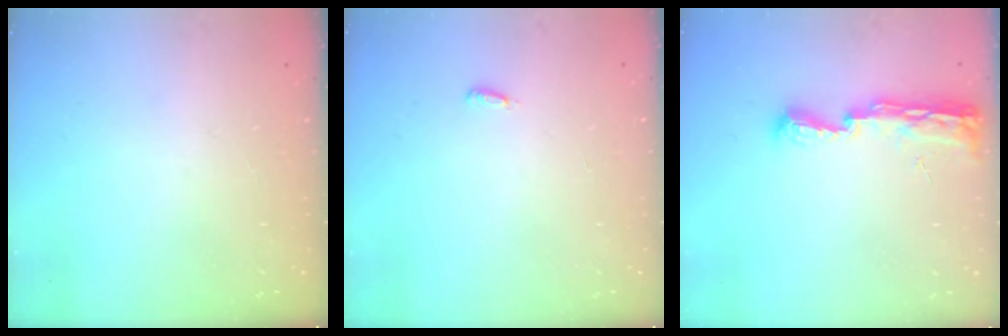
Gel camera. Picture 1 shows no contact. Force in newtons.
{"total": 2.9, "press": 2.8, "slide": 0.9}
{"total": 9.3, "press": 9.3, "slide": 0.5}